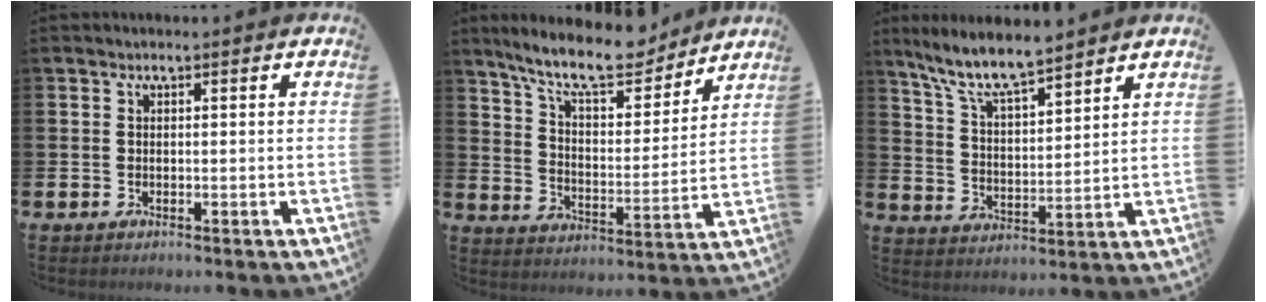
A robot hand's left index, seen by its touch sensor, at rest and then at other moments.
{"total": 11.6, "force": [10.2, 2.8, 4.7], "torque": [-0.117, -0.056, 0.181]}
{"total": 8.4, "force": [7.6, 1.0, 3.4], "torque": [-0.097, -0.037, 0.138]}